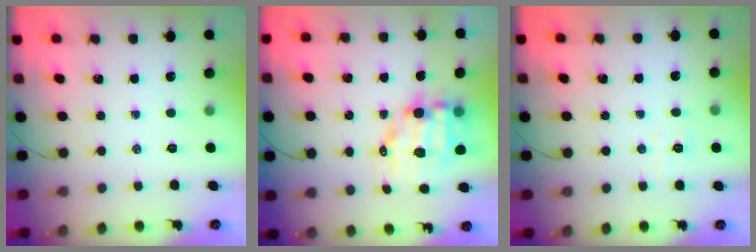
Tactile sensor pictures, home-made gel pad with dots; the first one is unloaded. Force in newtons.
{"total": 9.8, "press": 9.5, "slide": 2.5}
{"total": 2.4, "press": 2.3, "slide": 0.8}